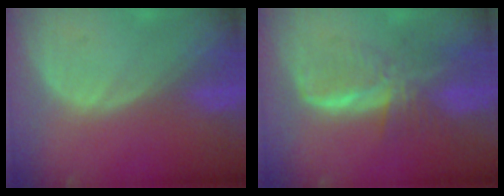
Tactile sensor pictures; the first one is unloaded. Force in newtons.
{"total": 7.6, "press": 6.7, "slide": 3.6}